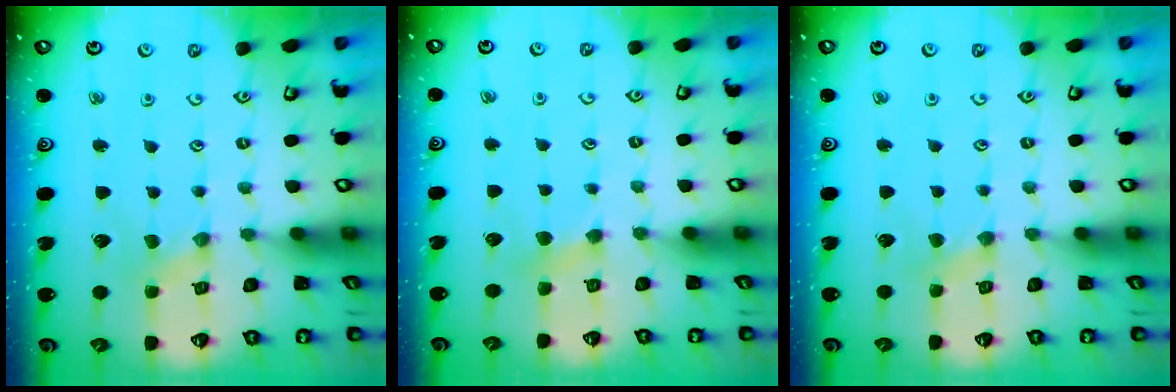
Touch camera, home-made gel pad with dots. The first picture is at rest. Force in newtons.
{"total": 3.0, "press": 3.0, "slide": 0.4}
{"total": 2.4, "press": 2.4, "slide": 0.4}